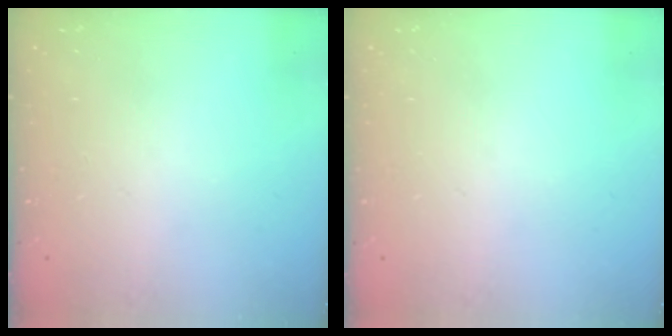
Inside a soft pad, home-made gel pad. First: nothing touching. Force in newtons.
{"total": 0.0}